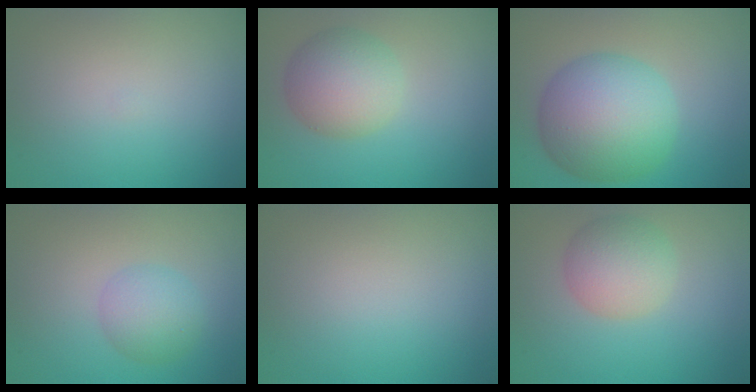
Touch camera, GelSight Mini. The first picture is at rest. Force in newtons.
{"total": 5.2, "press": 5.2, "slide": 0.1}
{"total": 9.8, "press": 9.8, "slide": 0.1}
{"total": 3.2, "press": 3.2, "slide": 0.1}
{"total": 0.0}
{"total": 4.2, "press": 4.2, "slide": 0.0}